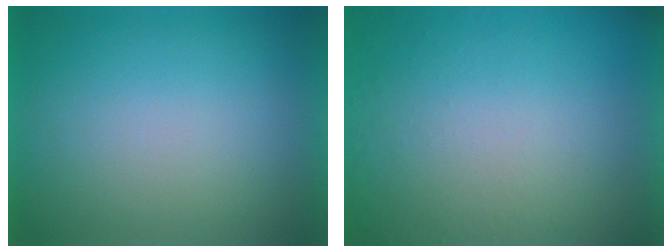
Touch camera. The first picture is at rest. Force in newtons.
{"total": 5.0}